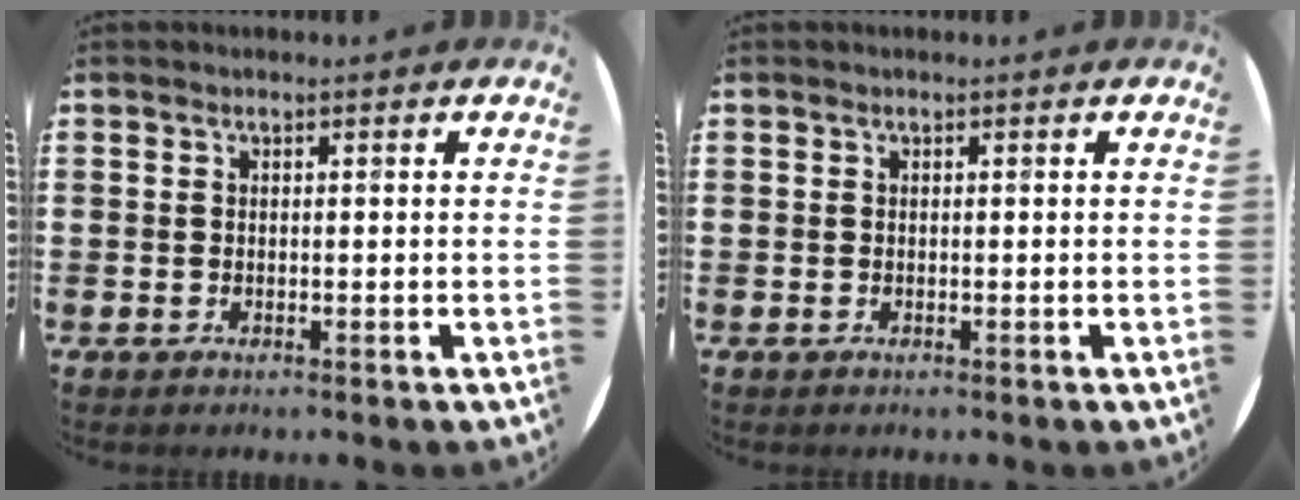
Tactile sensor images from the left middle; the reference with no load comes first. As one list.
[{"total": 0.0}]